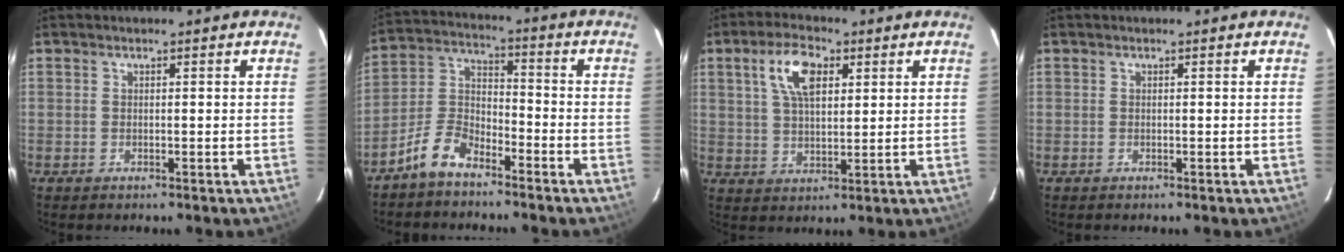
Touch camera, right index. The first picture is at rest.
{"total": 8.3, "force": [-6.0, 3.6, 4.4], "torque": [-0.110, 0.024, -0.122]}
{"total": 8.4, "force": [3.3, 4.1, 6.6], "torque": [-0.123, 0.019, 0.063]}
{"total": 0.0}